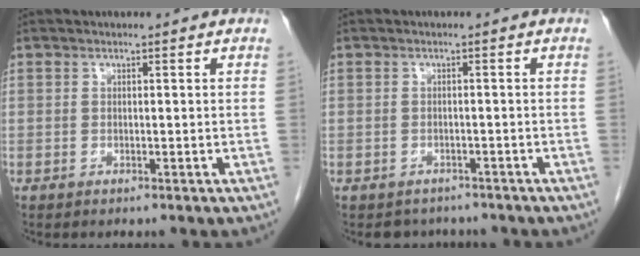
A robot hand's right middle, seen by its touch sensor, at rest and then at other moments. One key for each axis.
{"total": 3.7, "fx": -3.3, "fy": 1.8, "fz": 0.0, "tx": 0.000, "ty": 0.006, "tz": -0.044}